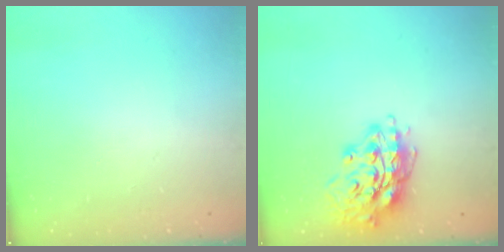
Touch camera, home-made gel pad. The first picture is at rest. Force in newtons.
{"total": 15.6, "press": 15.6, "slide": 1.3}